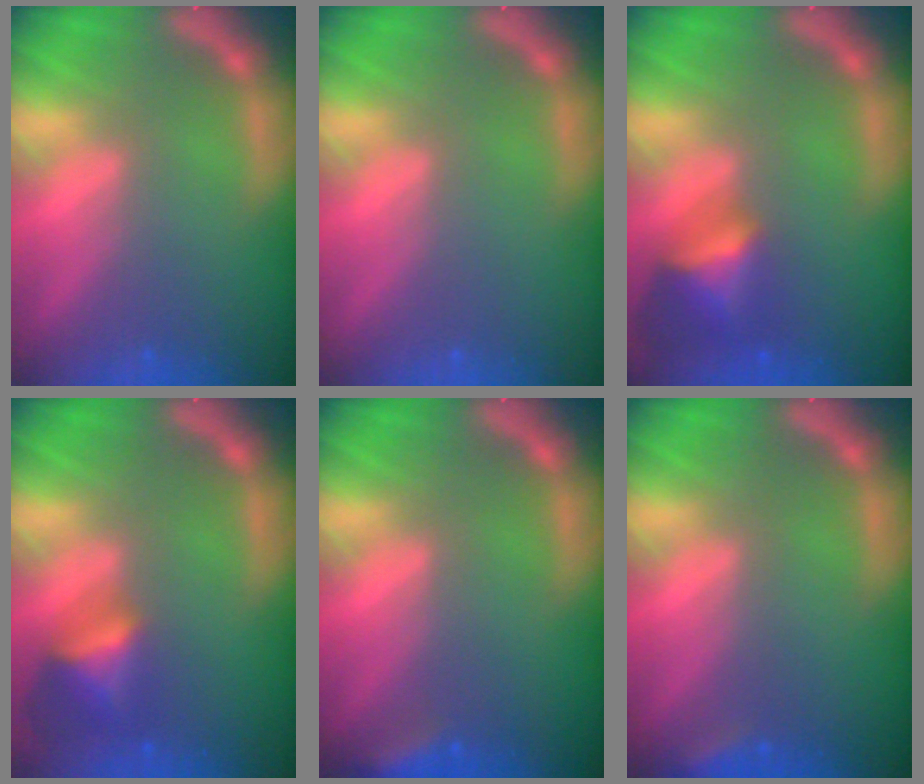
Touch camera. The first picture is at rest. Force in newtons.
{"total": 0.0}
{"total": 4.5}
{"total": 4.0}
{"total": 2.9}
{"total": 1.9}